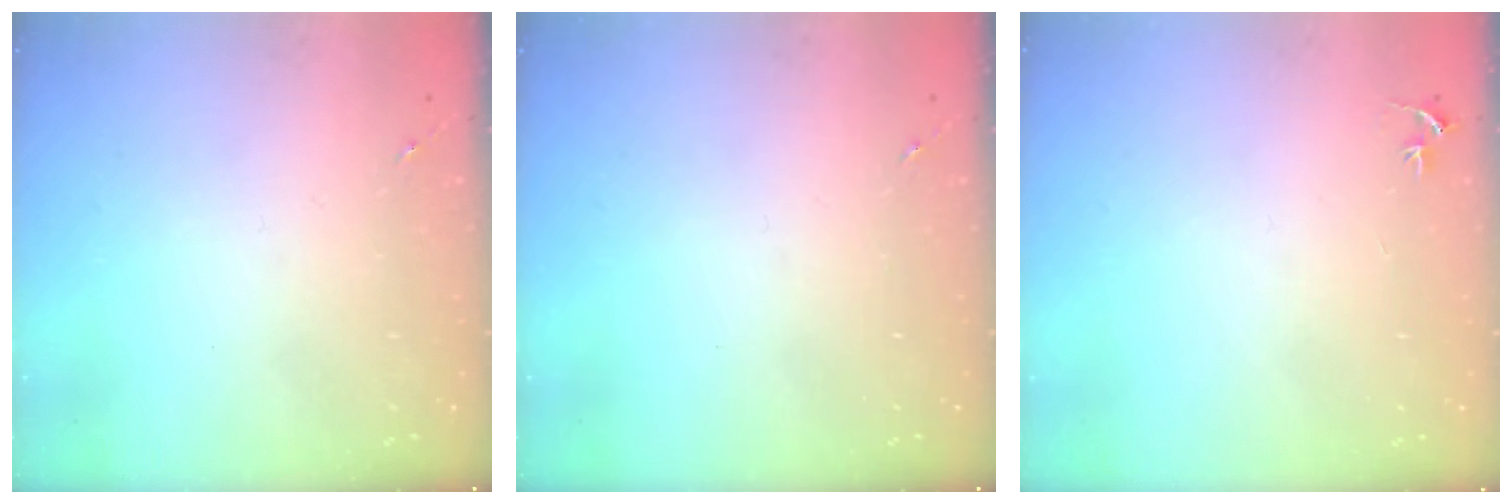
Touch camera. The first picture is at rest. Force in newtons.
{"total": 0.0}
{"total": 2.9, "press": 2.9, "slide": 0.2}